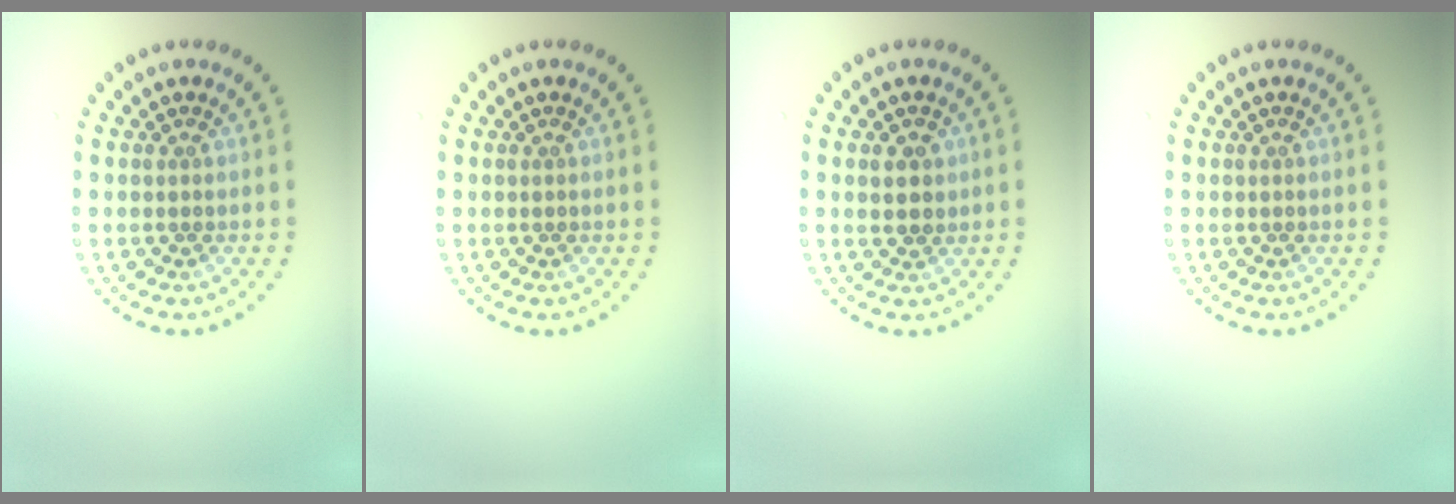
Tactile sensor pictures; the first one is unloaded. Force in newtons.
{"total": 0.0}
{"total": 2.3, "press": 2.1, "slide": 0.8}
{"total": 0.0}